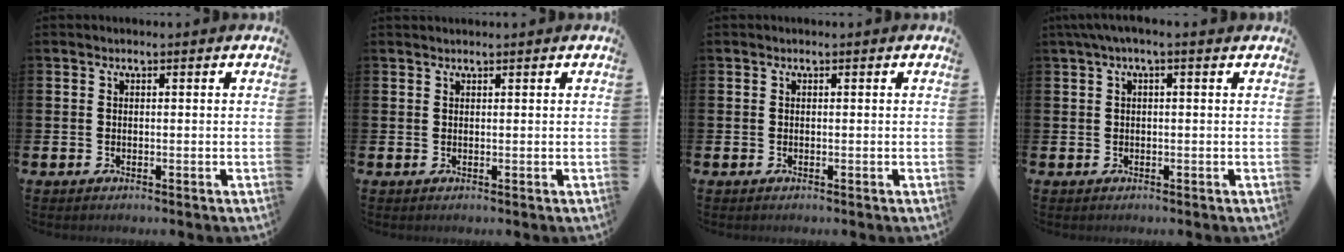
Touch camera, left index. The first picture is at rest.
{"total": 0.6, "force": [0.6, 0.0, 0.0], "torque": [0.004, -0.001, 0.010]}
{"total": 0.0}
{"total": 1.6, "force": [0.4, 0.2, 1.6], "torque": [-0.034, 0.004, 0.008]}